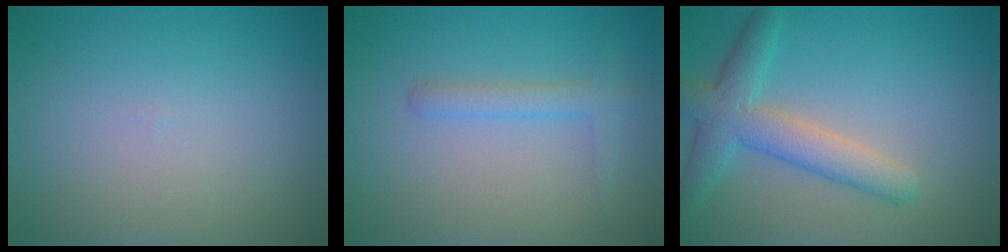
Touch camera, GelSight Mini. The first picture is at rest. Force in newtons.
{"total": 1.7, "press": 1.7, "slide": 0.1}
{"total": 4.5, "press": 4.4, "slide": 0.2}